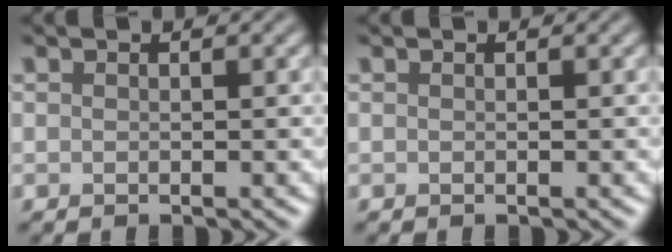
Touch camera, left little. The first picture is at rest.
{"total": 0.0}